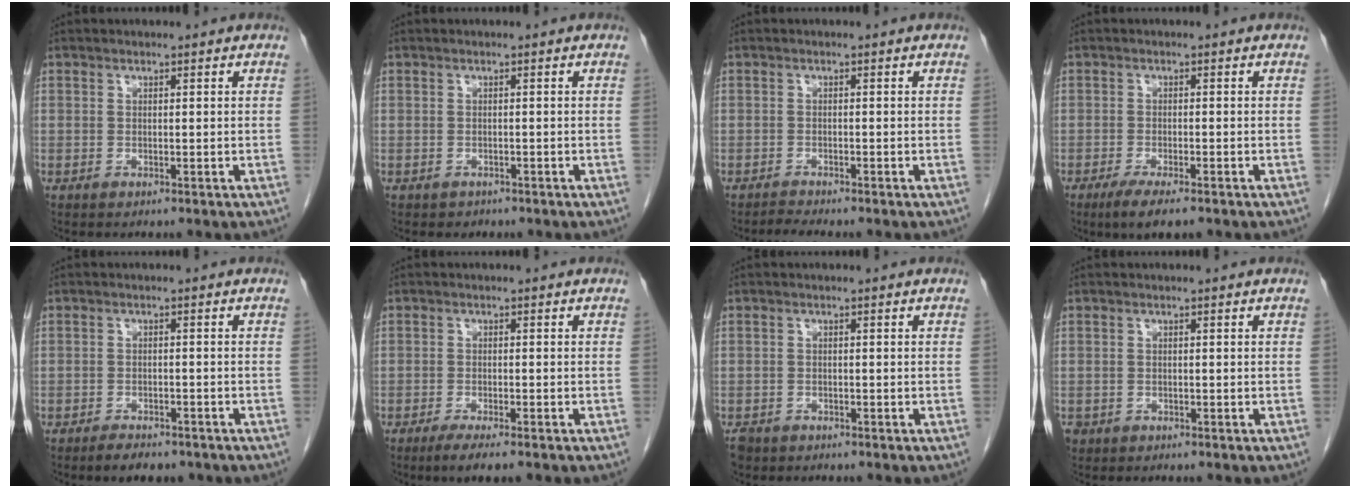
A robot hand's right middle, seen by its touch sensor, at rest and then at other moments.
{"total": 1.1, "force": [-0.9, 0.8, -0.1], "torque": [-0.009, 0.002, -0.011]}
{"total": 1.5, "force": [-1.4, -0.5, 0.1], "torque": [-0.013, -0.010, -0.025]}
{"total": 5.0, "force": [-3.4, 0.9, 3.6], "torque": [-0.060, -0.011, -0.052]}
{"total": 4.3, "force": [-3.4, 1.8, 2.0], "torque": [-0.029, -0.002, -0.043]}
{"total": 3.9, "force": [-2.7, 0.4, 2.7], "torque": [-0.044, -0.009, -0.041]}
{"total": 2.2, "force": [-1.7, 1.4, 0.4], "torque": [-0.015, 0.000, -0.030]}
{"total": 1.4, "force": [-0.8, 1.1, 0.3], "torque": [-0.012, 0.002, -0.010]}